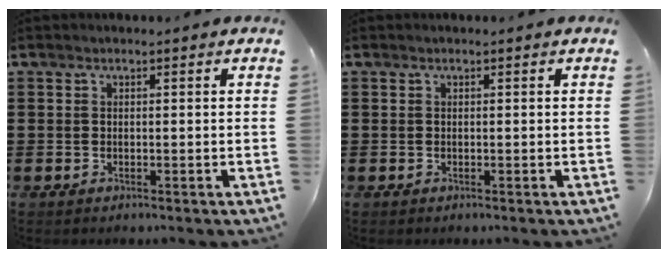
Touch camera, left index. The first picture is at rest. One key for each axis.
{"total": 0.0}